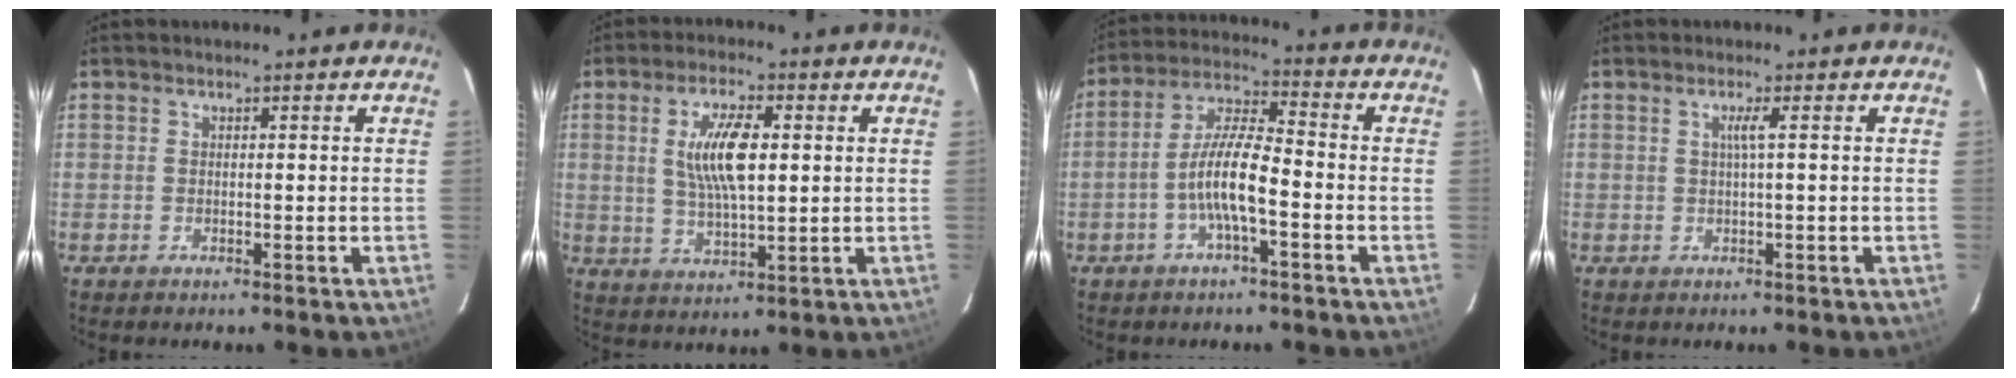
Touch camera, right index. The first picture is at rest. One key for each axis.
{"total": 9.4, "fx": 1.8, "fy": 3.2, "fz": 8.7, "tx": -0.163, "ty": 0.004, "tz": 0.036}
{"total": 8.8, "fx": -3.2, "fy": 1.6, "fz": 8.1, "tx": -0.168, "ty": 0.009, "tz": -0.061}
{"total": 1.6, "fx": 0.3, "fy": -0.6, "fz": 1.5, "tx": -0.025, "ty": -0.002, "tz": 0.004}